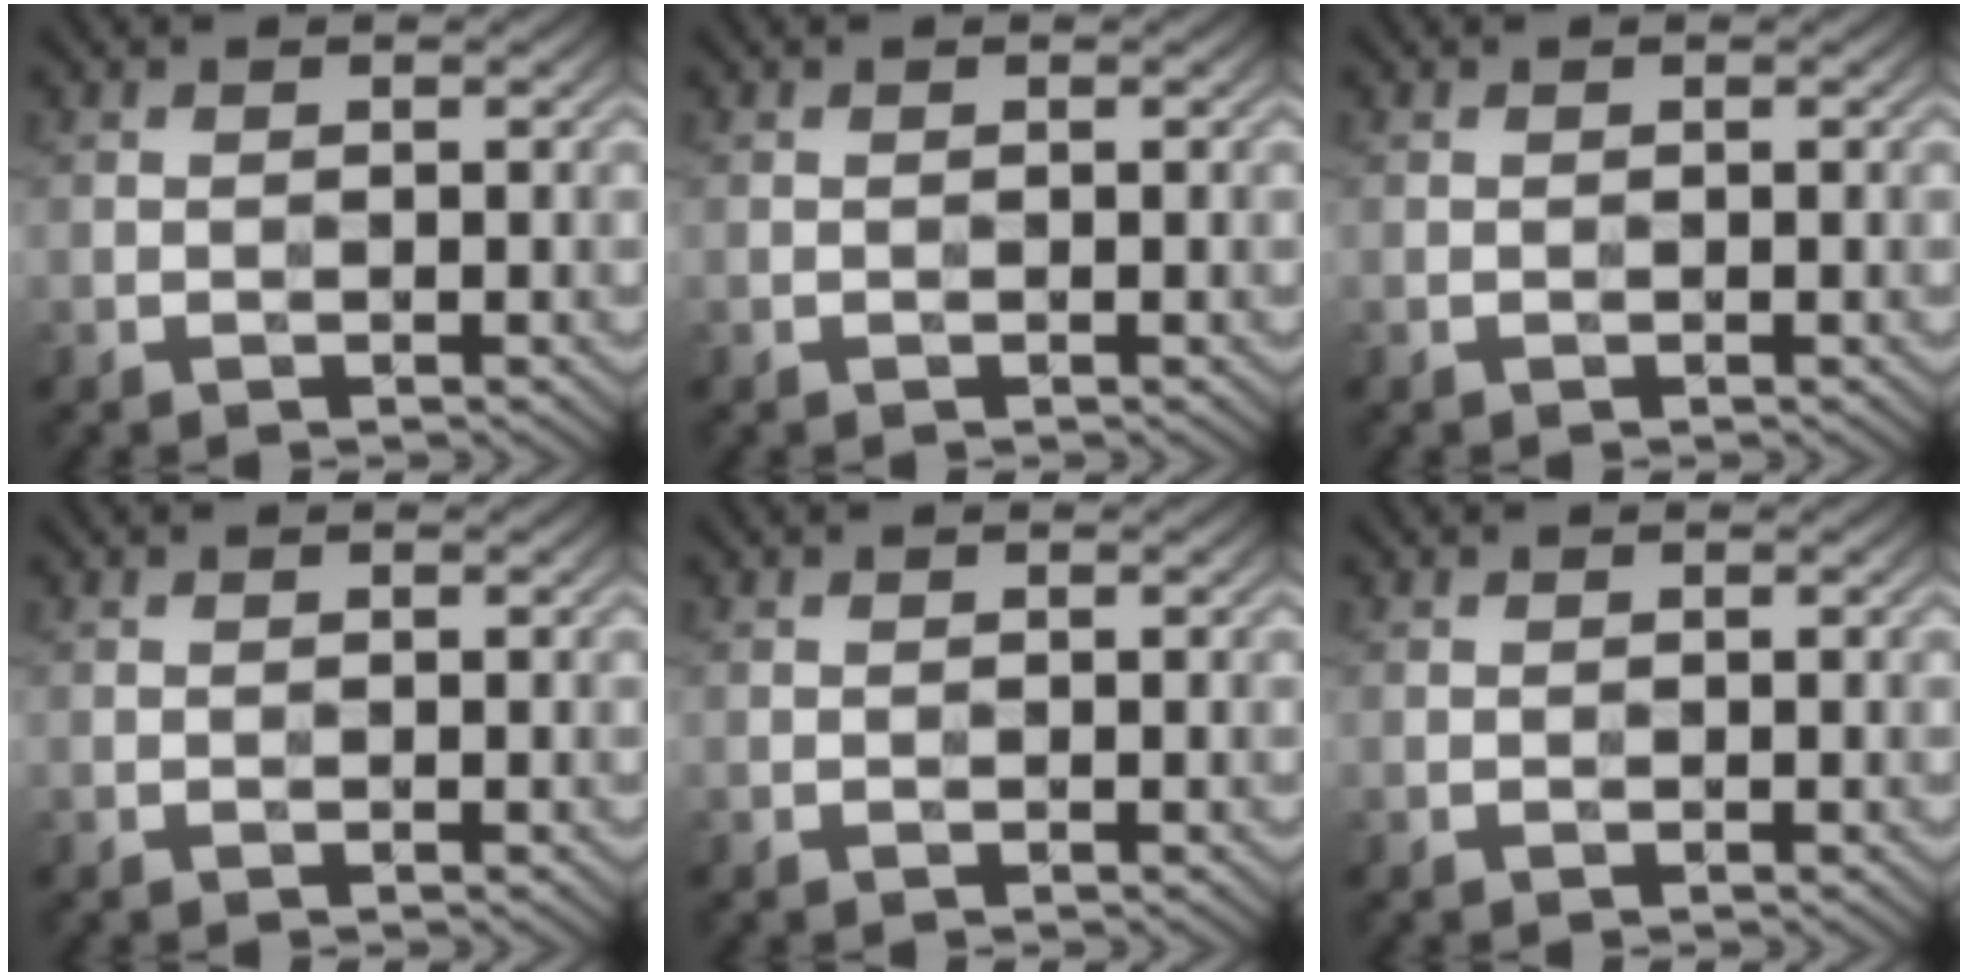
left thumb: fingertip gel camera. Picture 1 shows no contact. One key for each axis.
{"total": 0.0}
{"total": 0.0}
{"total": 0.0}
{"total": 0.0}
{"total": 0.0}